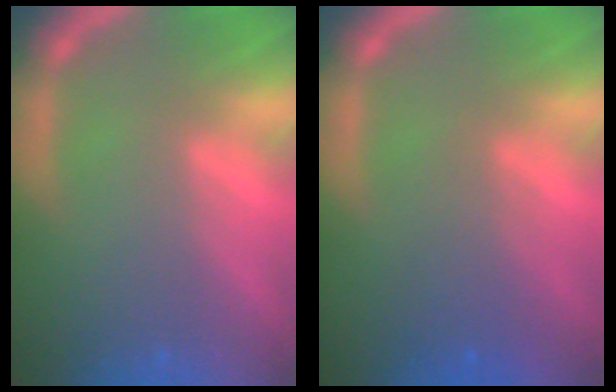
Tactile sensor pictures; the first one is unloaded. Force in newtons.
{"total": 2.5}